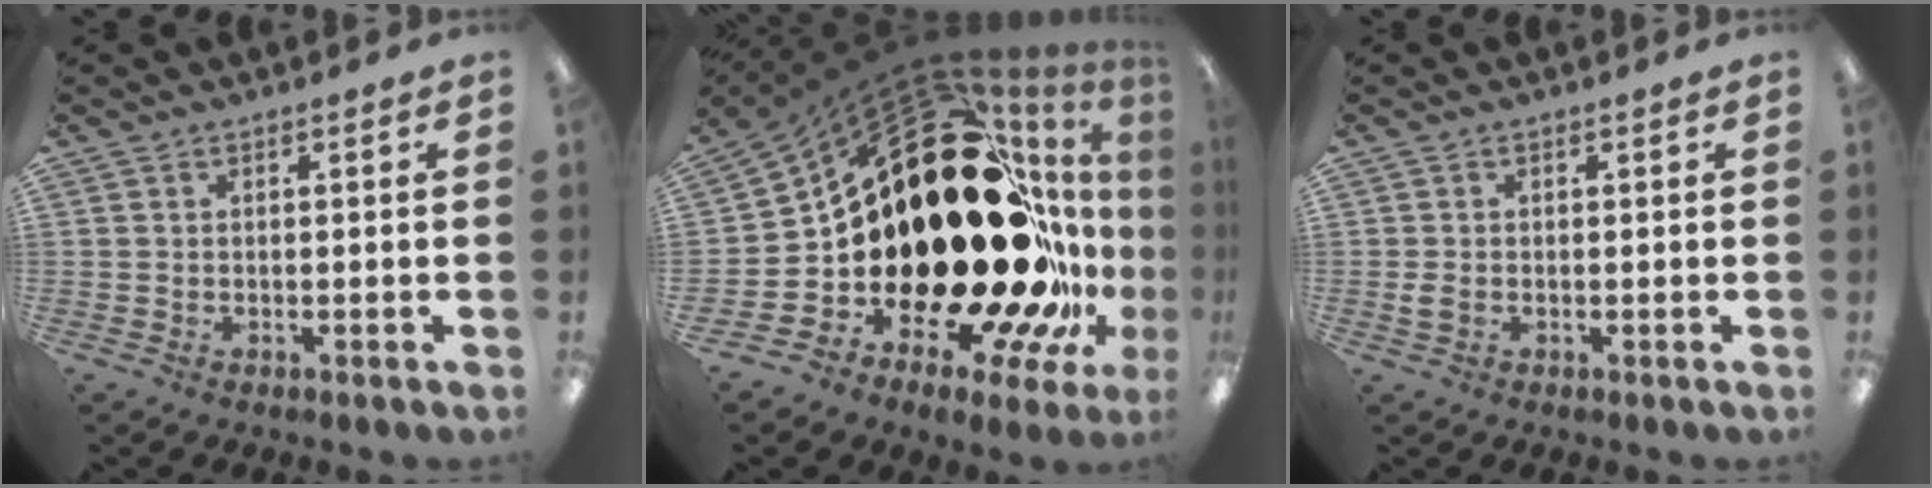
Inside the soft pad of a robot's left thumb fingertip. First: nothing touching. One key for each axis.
{"total": 44.5, "fx": 4.1, "fy": 20.8, "fz": 39.2, "tx": -0.574, "ty": -0.120, "tz": 0.141}
{"total": 2.3, "fx": -0.2, "fy": 1.7, "fz": 1.5, "tx": -0.034, "ty": 0.003, "tz": -0.006}